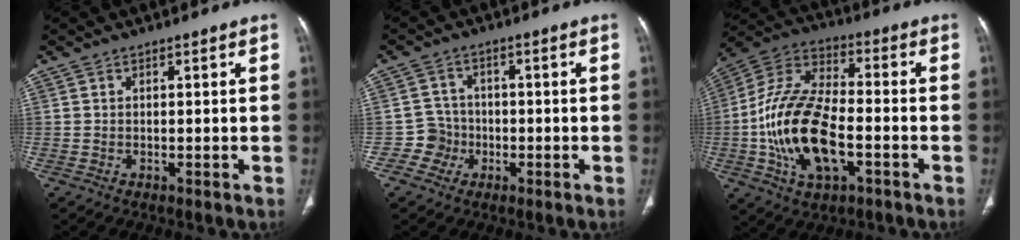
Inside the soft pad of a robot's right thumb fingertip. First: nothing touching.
{"total": 4.3, "force": [-1.6, 4.0, -0.2], "torque": [0.031, 0.016, -0.035]}
{"total": 19.3, "force": [-4.4, 9.7, 16.1], "torque": [-0.314, 0.027, -0.080]}